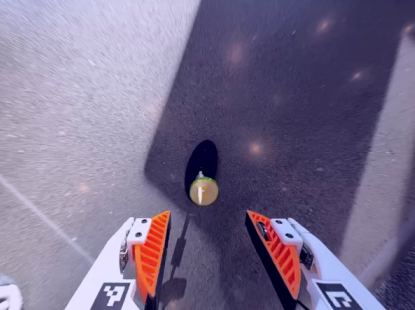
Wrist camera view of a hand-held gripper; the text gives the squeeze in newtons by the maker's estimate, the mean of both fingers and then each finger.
{"total": 0.0}